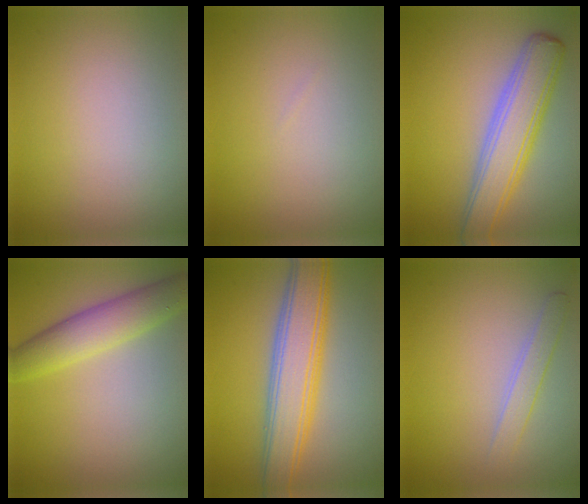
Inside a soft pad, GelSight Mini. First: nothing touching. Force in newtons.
{"total": 0.0}
{"total": 5.9, "press": 5.9, "slide": 0.2}
{"total": 4.0, "press": 4.0, "slide": 0.2}
{"total": 6.6, "press": 6.6, "slide": 0.1}
{"total": 1.7, "press": 1.7, "slide": 0.1}